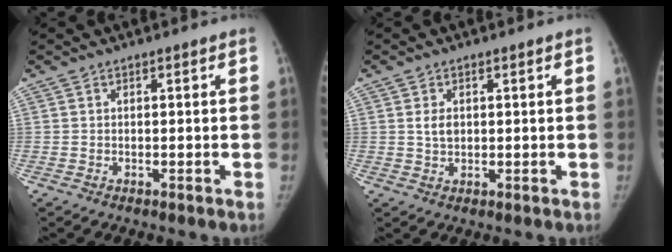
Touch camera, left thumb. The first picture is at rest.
{"total": 2.5, "force": [0.5, 1.7, 1.7], "torque": [-0.024, -0.002, 0.011]}